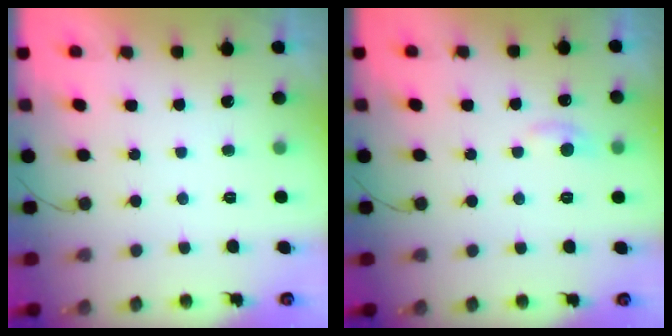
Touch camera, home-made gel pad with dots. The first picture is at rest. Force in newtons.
{"total": 4.5, "press": 4.4, "slide": 0.6}